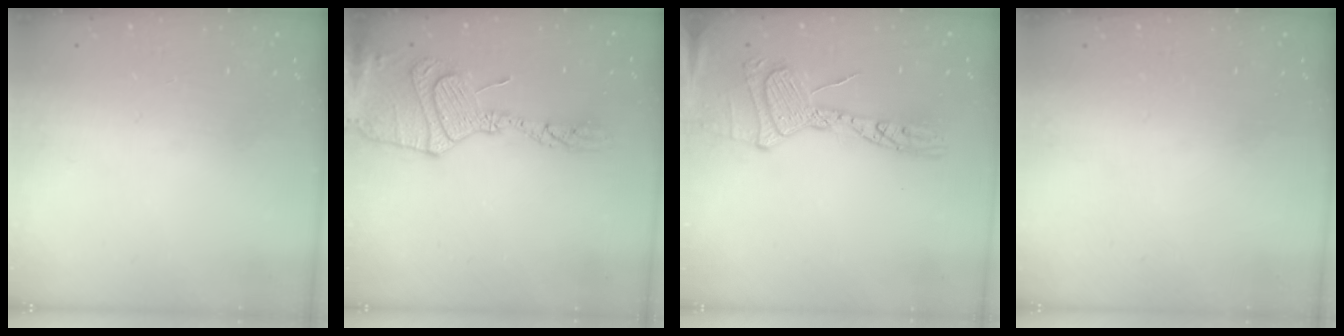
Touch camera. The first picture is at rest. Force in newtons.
{"total": 17.9, "press": 17.8, "slide": 1.4}
{"total": 17.2, "press": 17.2, "slide": 1.5}
{"total": 0.0}